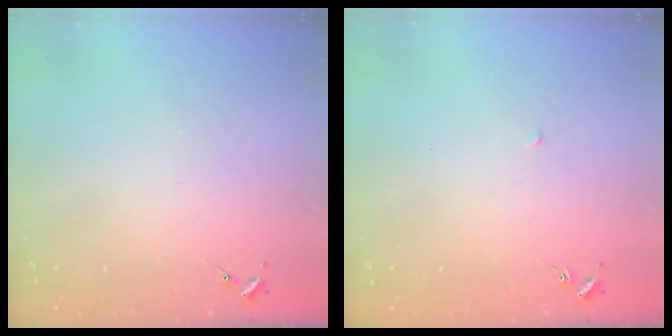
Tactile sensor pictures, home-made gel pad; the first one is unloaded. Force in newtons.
{"total": 2.1, "press": 2.1, "slide": 0.1}